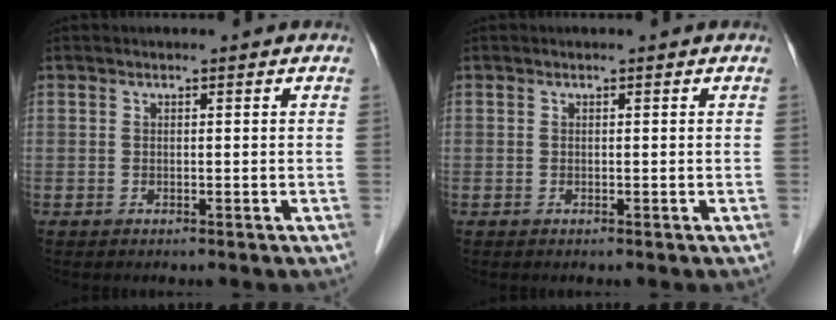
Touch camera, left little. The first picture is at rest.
{"total": 0.0}